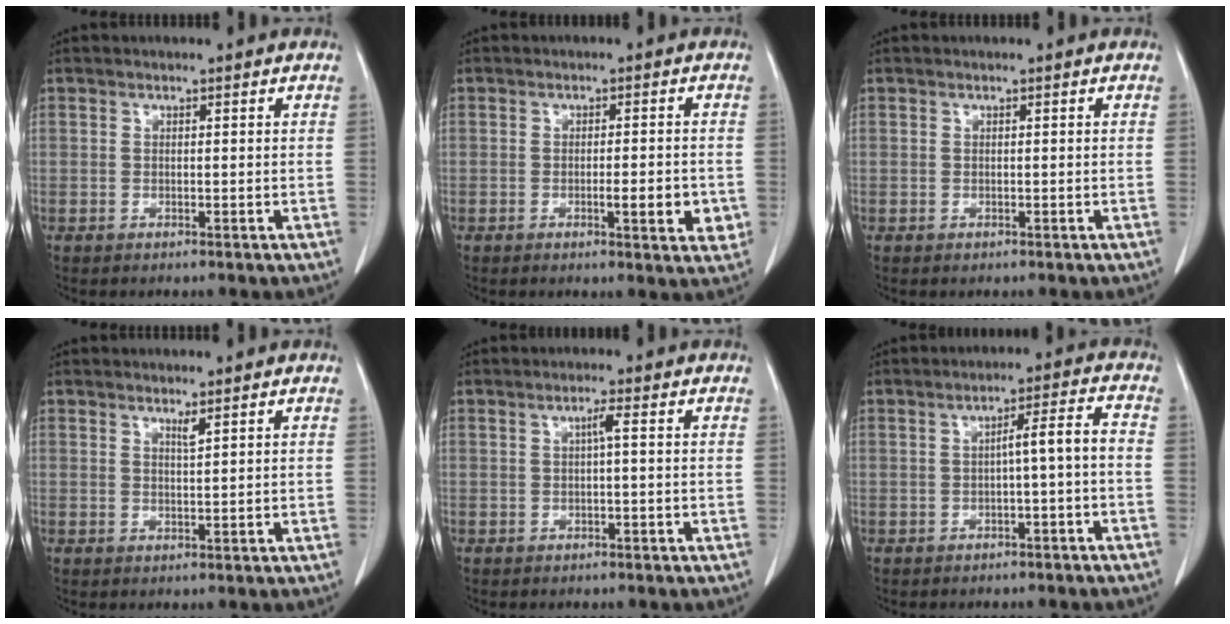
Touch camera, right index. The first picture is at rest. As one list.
[{"total": 5.1, "force": [-1.3, 1.1, 4.8], "torque": [-0.062, -0.002, -0.014]}, {"total": 0.0}, {"total": 1.1, "force": [0.8, -0.2, 0.8], "torque": [-0.016, -0.008, 0.016]}, {"total": 1.4, "force": [0.1, -0.2, 1.4], "torque": [-0.026, 0.003, 0.002]}, {"total": 4.4, "force": [-1.2, 0.0, 4.2], "torque": [-0.062, 0.017, -0.016]}]